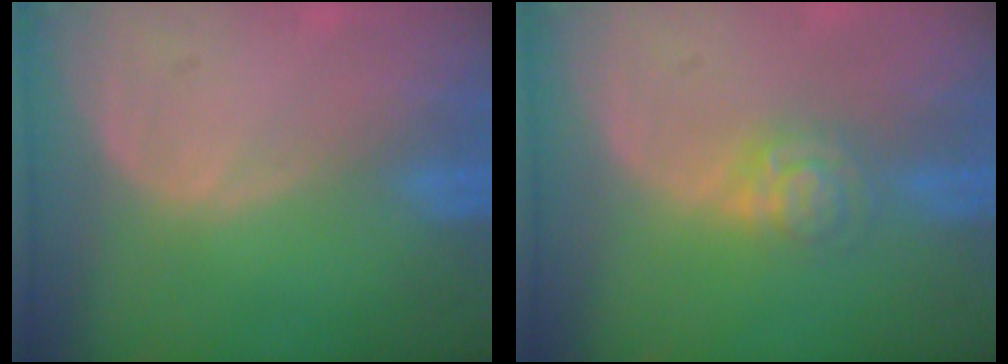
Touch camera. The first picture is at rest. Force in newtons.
{"total": 4.6, "press": 3.9, "slide": 2.6}